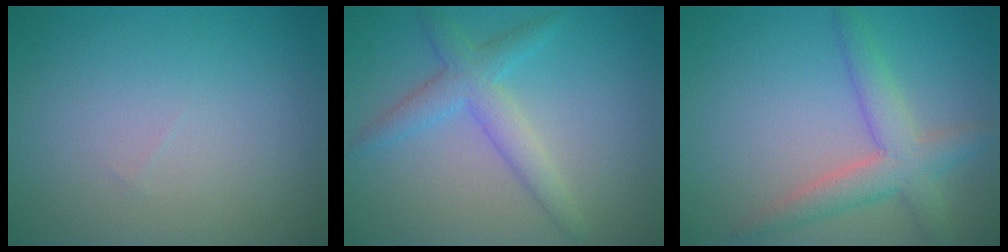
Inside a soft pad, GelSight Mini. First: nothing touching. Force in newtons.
{"total": 3.4, "press": 3.4, "slide": 0.1}
{"total": 4.1, "press": 4.1, "slide": 0.2}